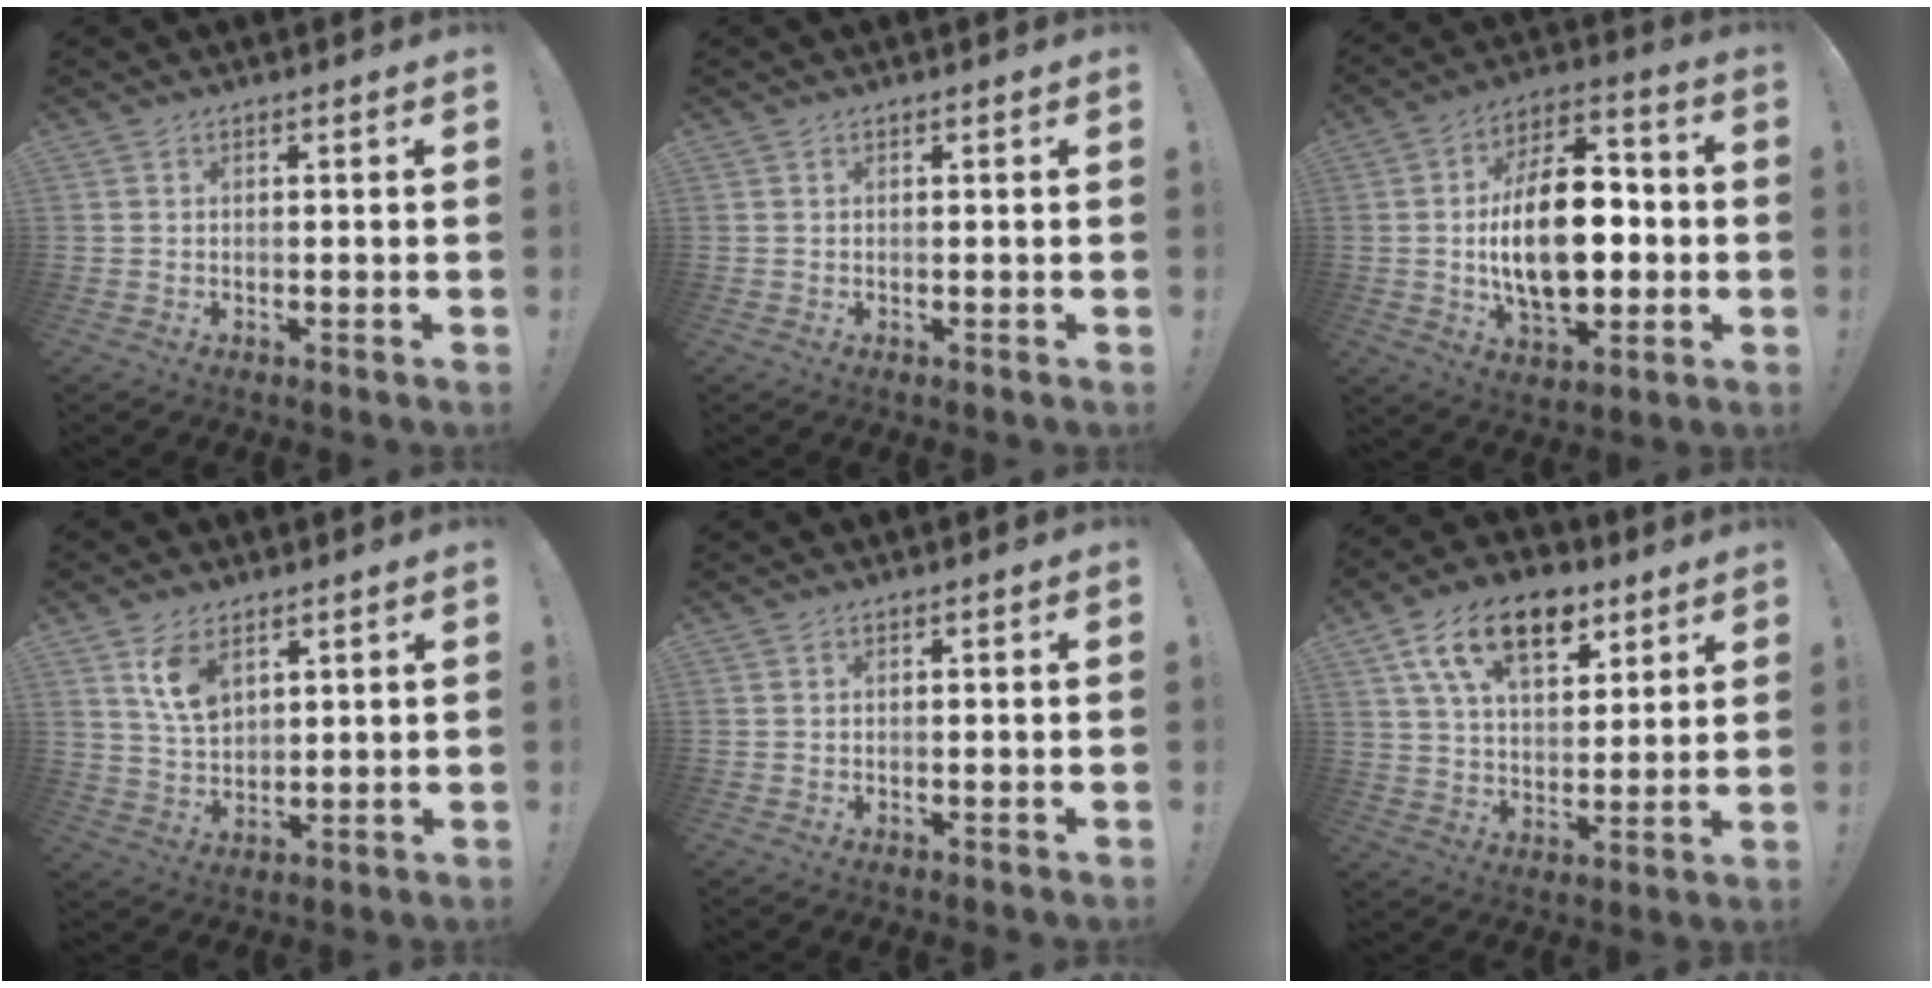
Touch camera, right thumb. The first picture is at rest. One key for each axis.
{"total": 0.0}
{"total": 21.0, "fx": -1.4, "fy": 11.6, "fz": 17.4, "tx": -0.322, "ty": 0.004, "tz": -0.026}
{"total": 8.8, "fx": 4.9, "fy": 5.2, "fz": 5.3, "tx": -0.087, "ty": -0.018, "tz": 0.092}
{"total": 0.0}
{"total": 17.5, "fx": 9.7, "fy": 9.6, "fz": 10.9, "tx": -0.175, "ty": -0.041, "tz": 0.175}